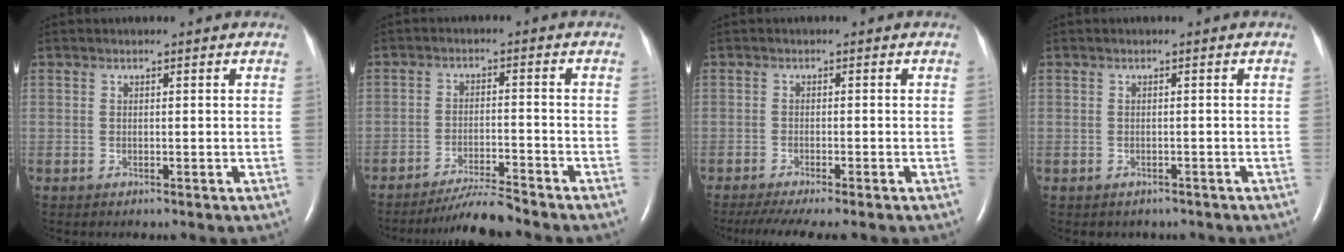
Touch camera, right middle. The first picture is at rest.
{"total": 5.6, "force": [-5.3, -1.1, 1.6], "torque": [-0.029, -0.018, -0.093]}
{"total": 8.1, "force": [-6.5, 0.3, 4.9], "torque": [-0.064, -0.017, -0.100]}
{"total": 1.7, "force": [-1.3, 0.8, 0.6], "torque": [-0.013, -0.002, -0.010]}